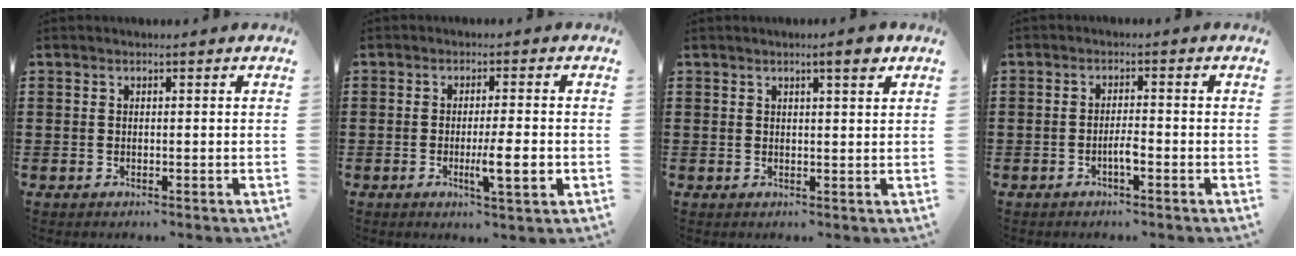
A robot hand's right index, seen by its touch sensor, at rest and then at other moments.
{"total": 6.1, "force": [-1.5, 0.9, 5.9], "torque": [-0.094, -0.007, -0.023]}
{"total": 3.0, "force": [1.9, 0.2, 2.3], "torque": [-0.032, -0.003, 0.029]}
{"total": 2.4, "force": [-1.1, 0.4, 2.1], "torque": [-0.040, 0.003, -0.021]}